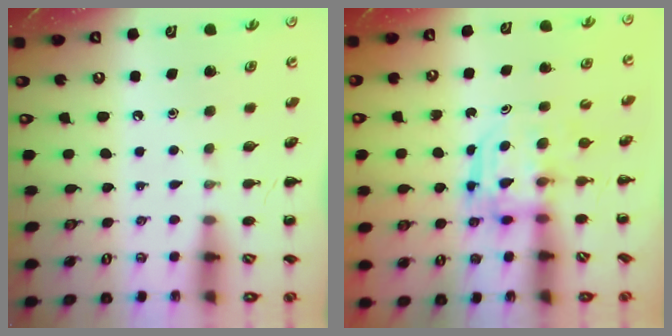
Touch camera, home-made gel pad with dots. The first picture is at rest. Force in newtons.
{"total": 3.0, "press": 3.0, "slide": 0.2}